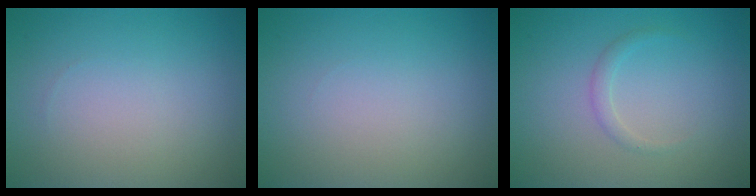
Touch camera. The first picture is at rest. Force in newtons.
{"total": 0.0}
{"total": 1.0, "press": 1.0, "slide": 0.1}